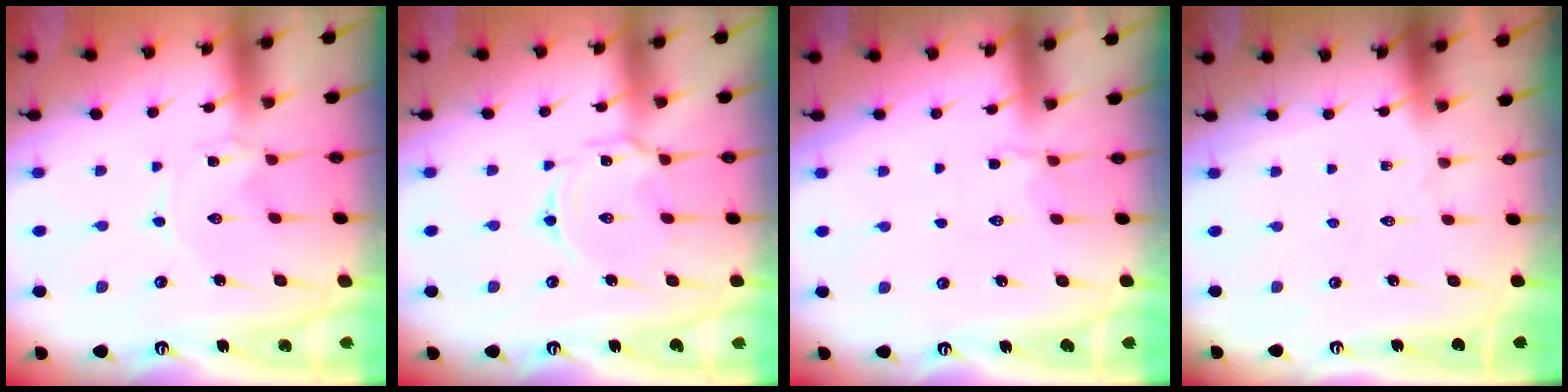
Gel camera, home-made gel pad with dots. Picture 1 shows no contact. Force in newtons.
{"total": 4.4, "press": 4.4, "slide": 0.4}
{"total": 2.6, "press": 2.2, "slide": 1.4}
{"total": 0.0}